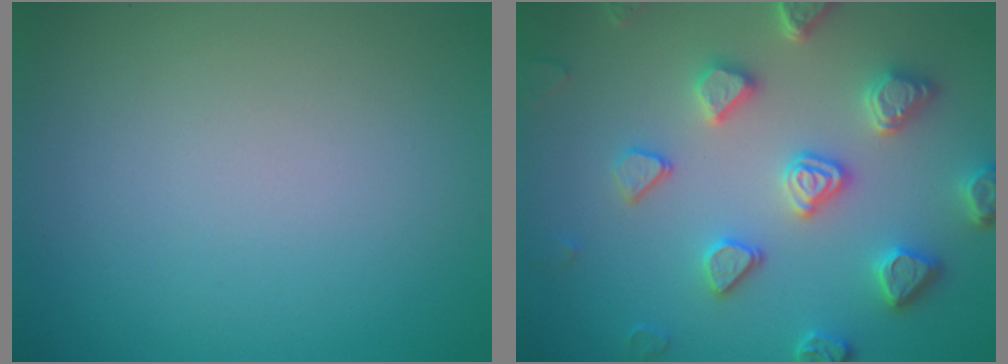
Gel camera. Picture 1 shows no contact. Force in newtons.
{"total": 5.3, "press": 4.8, "slide": 2.2}